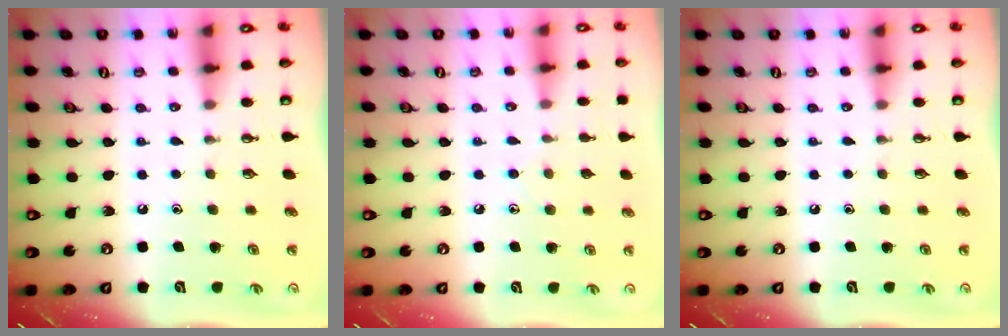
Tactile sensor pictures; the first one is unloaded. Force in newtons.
{"total": 6.1, "press": 6.0, "slide": 0.6}
{"total": 0.0}